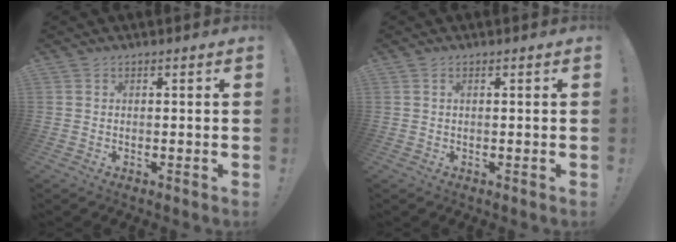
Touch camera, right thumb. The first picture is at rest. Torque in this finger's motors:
{"motor_torque": [-0.22, -0.38, -0.30, -0.05, 0.04]}